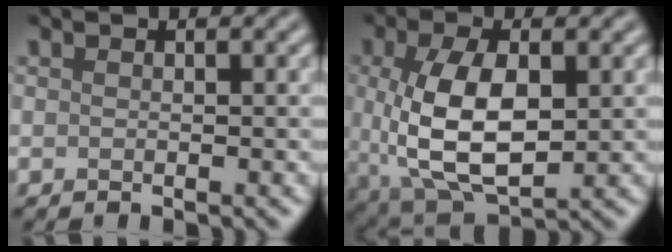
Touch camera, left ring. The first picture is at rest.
{"total": 8.8, "force": [0.2, 4.5, 7.6], "torque": [-0.159, -0.008, 0.008]}